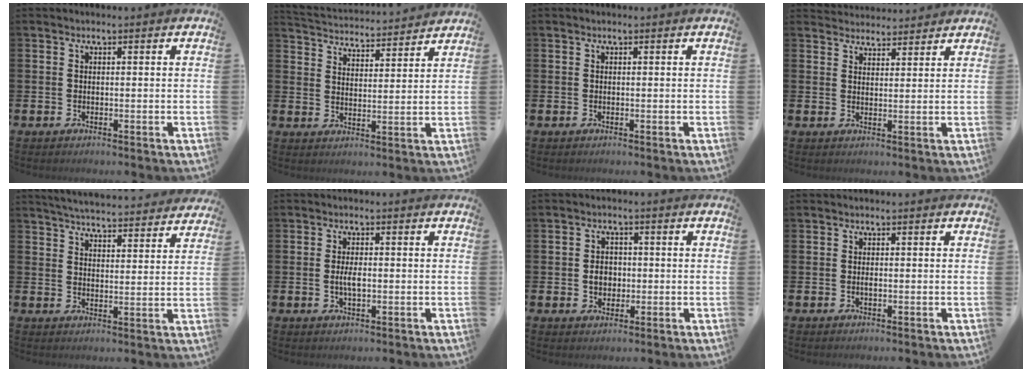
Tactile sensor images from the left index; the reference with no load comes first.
{"total": 4.3, "force": [4.3, 0.4, -0.2], "torque": [-0.016, -0.035, 0.072]}
{"total": 0.0}
{"total": 3.4, "force": [3.3, 0.8, -0.4], "torque": [0.005, -0.017, 0.060]}
{"total": 5.4, "force": [5.3, 0.5, 0.6], "torque": [-0.025, -0.037, 0.093]}
{"total": 2.7, "force": [-0.1, 1.2, 2.4], "torque": [-0.038, -0.001, -0.004]}
{"total": 3.0, "force": [-0.2, 2.5, 1.6], "torque": [-0.013, -0.001, -0.012]}
{"total": 0.5, "force": [0.0, 0.2, 0.5], "torque": [-0.011, -0.001, -0.001]}